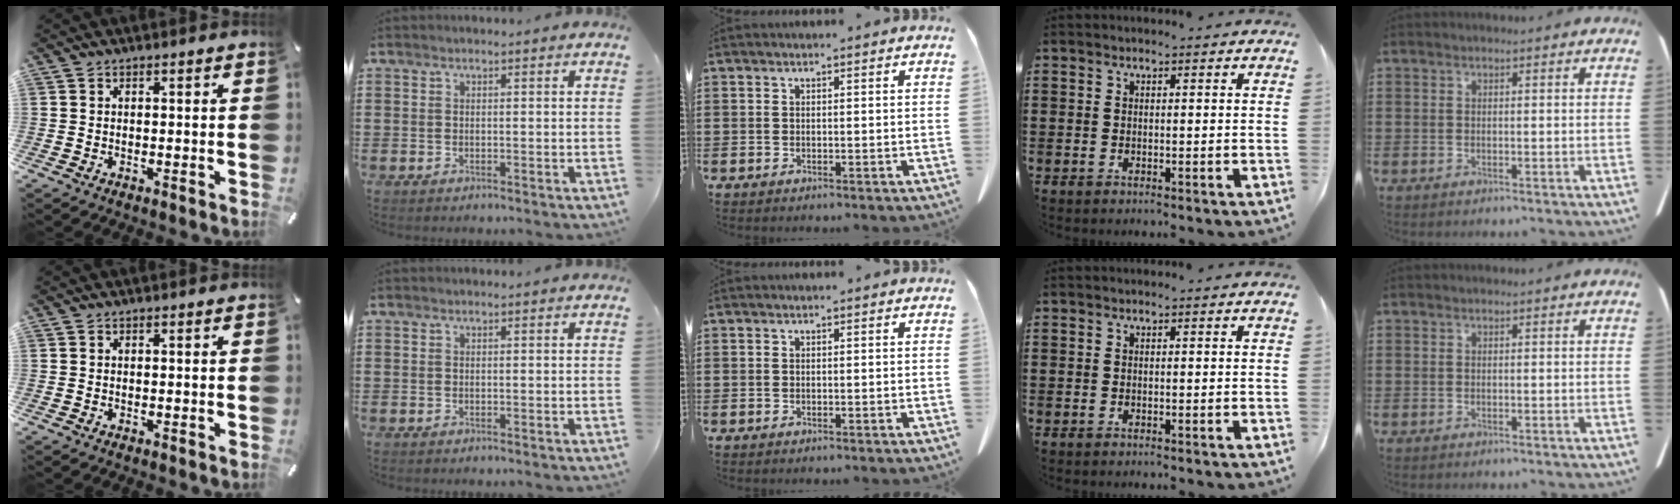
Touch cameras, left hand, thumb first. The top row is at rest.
{}